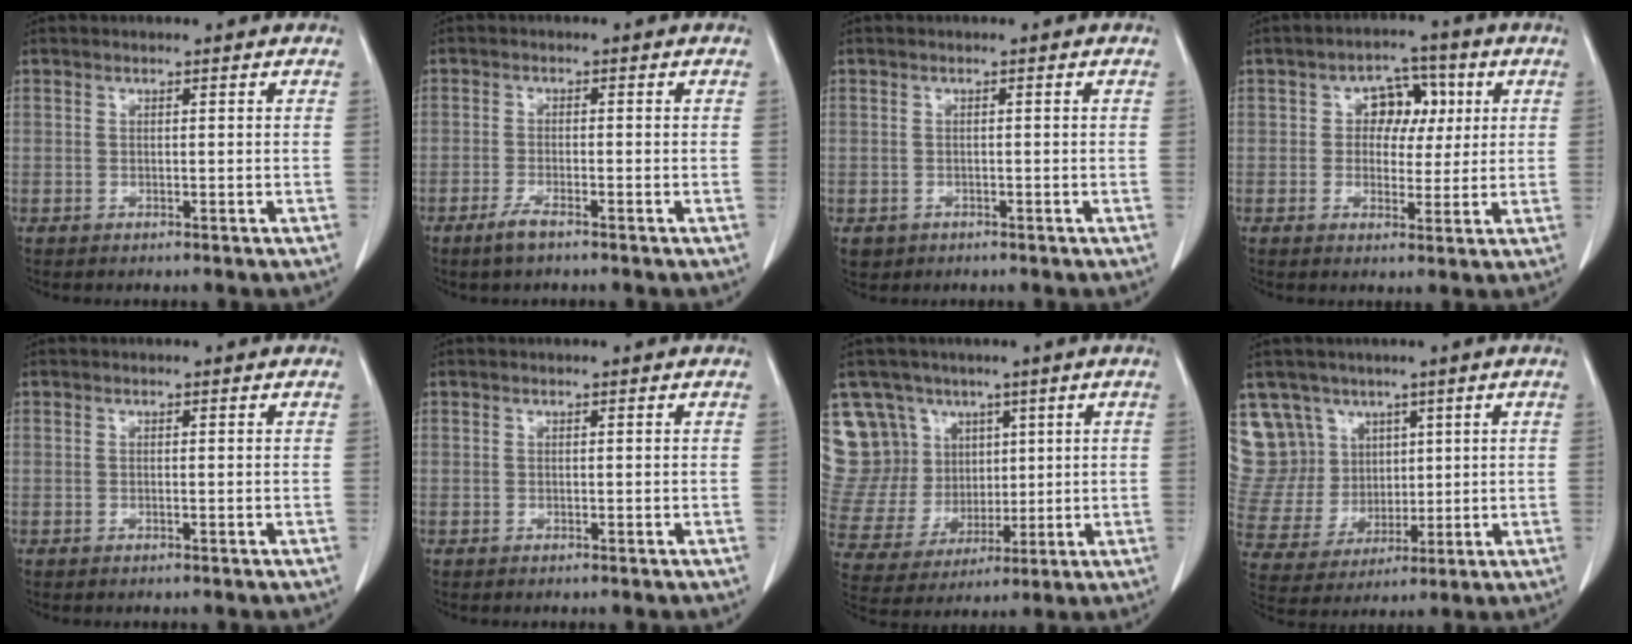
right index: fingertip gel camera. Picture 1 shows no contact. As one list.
[{"total": 2.9, "force": [-2.1, 0.4, 1.9], "torque": [-0.045, -0.004, -0.041]}, {"total": 1.7, "force": [-0.8, 1.4, 0.4], "torque": [-0.009, 0.002, -0.007]}, {"total": 6.1, "force": [1.3, 4.4, 4.0], "torque": [-0.050, 0.020, 0.020]}, {"total": 0.0}, {"total": 0.0}, {"total": 16.8, "force": [8.6, 13.9, 3.8], "torque": [-0.121, 0.070, 0.193]}, {"total": 12.8, "force": [7.4, 10.3, 1.5], "torque": [-0.062, 0.051, 0.173]}]